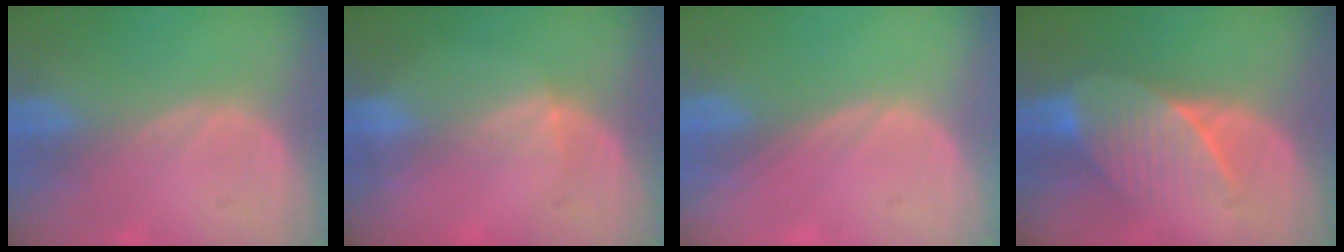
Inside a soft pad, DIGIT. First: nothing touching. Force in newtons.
{"total": 2.4, "press": 2.1, "slide": 1.2}
{"total": 0.0}
{"total": 7.3, "press": 6.9, "slide": 2.1}